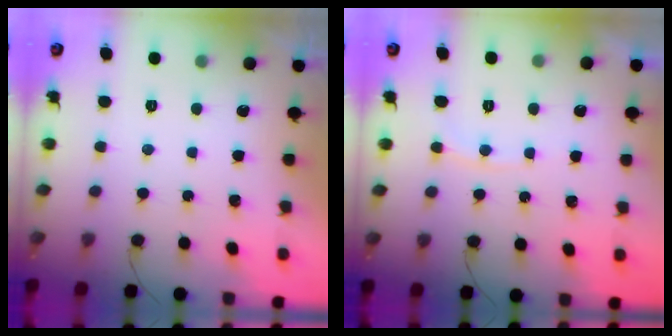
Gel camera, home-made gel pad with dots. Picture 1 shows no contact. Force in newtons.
{"total": 4.7, "press": 4.7, "slide": 0.6}